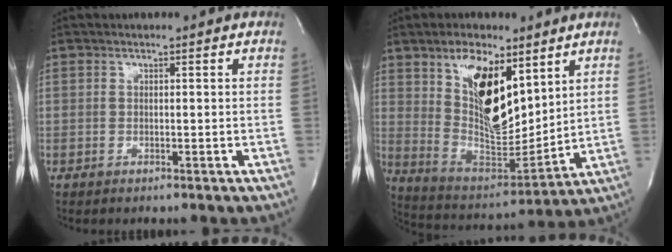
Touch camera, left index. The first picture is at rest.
{"total": 14.7, "force": [6.8, 6.1, 11.6], "torque": [-0.216, -0.003, 0.130]}